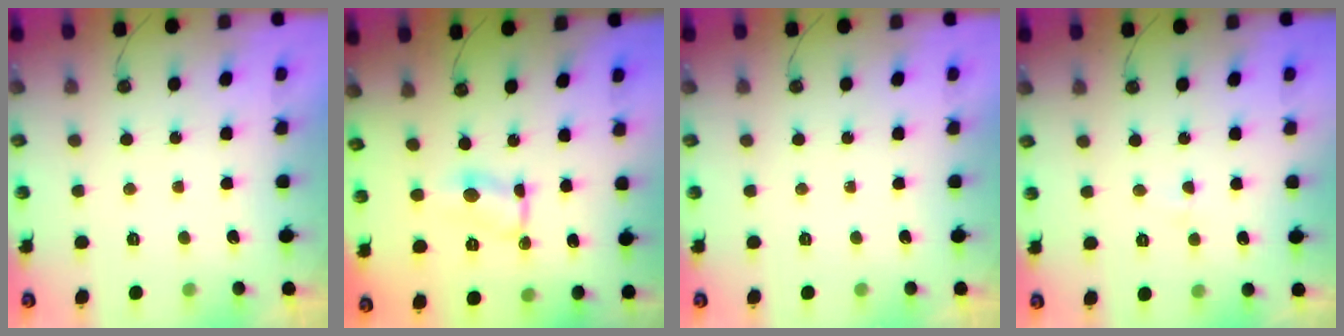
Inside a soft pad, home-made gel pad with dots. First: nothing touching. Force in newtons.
{"total": 1.6, "press": 1.5, "slide": 0.1}
{"total": 0.0}
{"total": 4.2, "press": 2.3, "slide": 3.5}